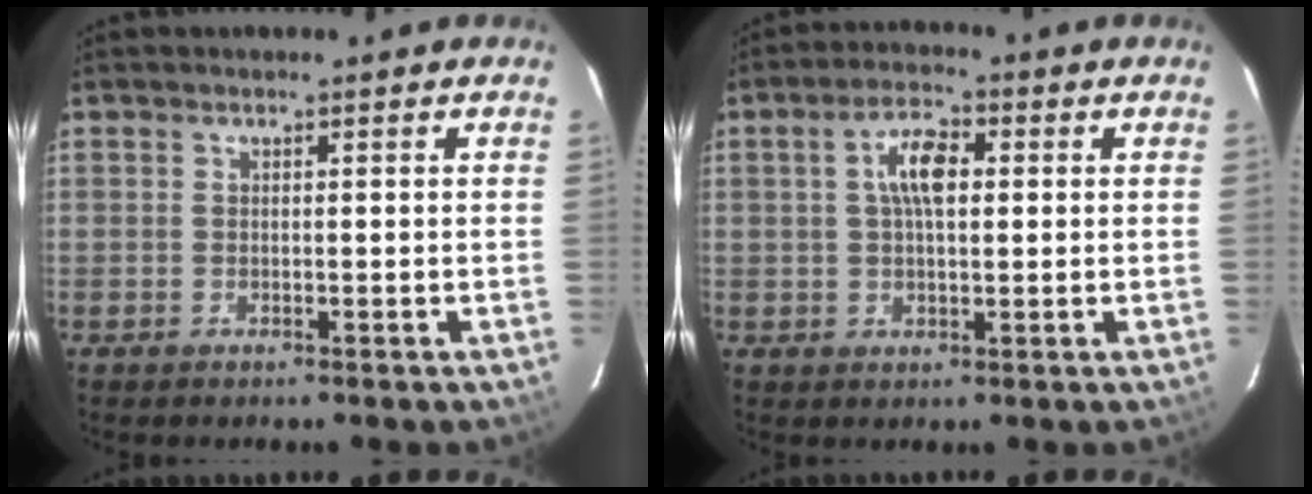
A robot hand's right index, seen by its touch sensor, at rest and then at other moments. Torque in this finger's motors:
{"motor_torque": [0.21, -0.07, 0.19, 0.07]}